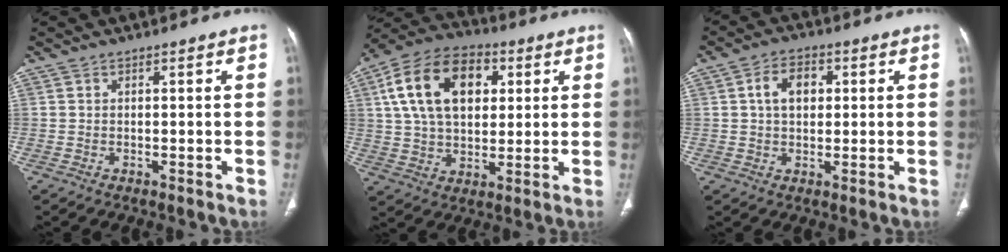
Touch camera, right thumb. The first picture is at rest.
{"total": 18.9, "force": [5.3, 12.2, 13.4], "torque": [-0.219, 0.007, 0.088]}
{"total": 6.5, "force": [1.4, 4.5, 4.5], "torque": [-0.063, 0.009, 0.019]}